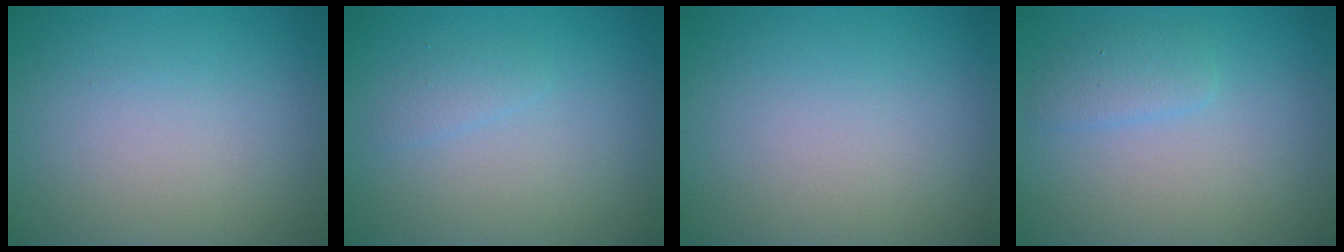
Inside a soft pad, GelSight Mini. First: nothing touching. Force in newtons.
{"total": 1.0, "press": 1.0, "slide": 0.0}
{"total": 0.0}
{"total": 1.5, "press": 1.5, "slide": 0.1}